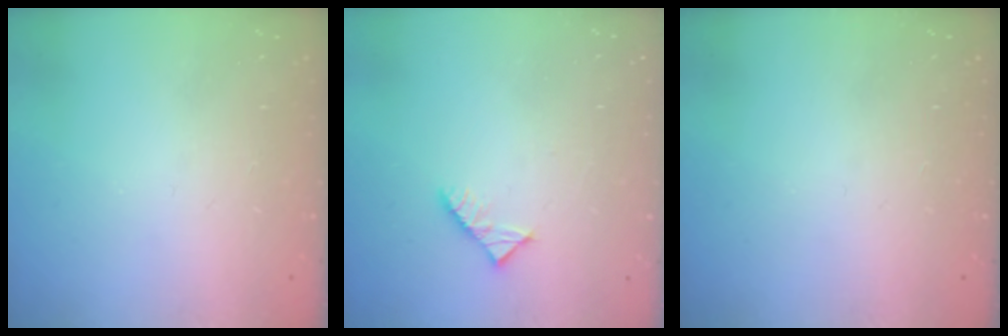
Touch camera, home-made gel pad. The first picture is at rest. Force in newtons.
{"total": 3.3, "press": 3.2, "slide": 0.4}
{"total": 0.0}